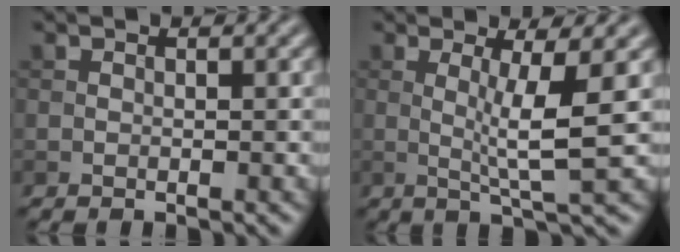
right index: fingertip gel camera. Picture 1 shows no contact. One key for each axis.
{"total": 4.6, "fx": 0.5, "fy": 0.5, "fz": 4.6, "tx": -0.084, "ty": -0.008, "tz": 0.013}